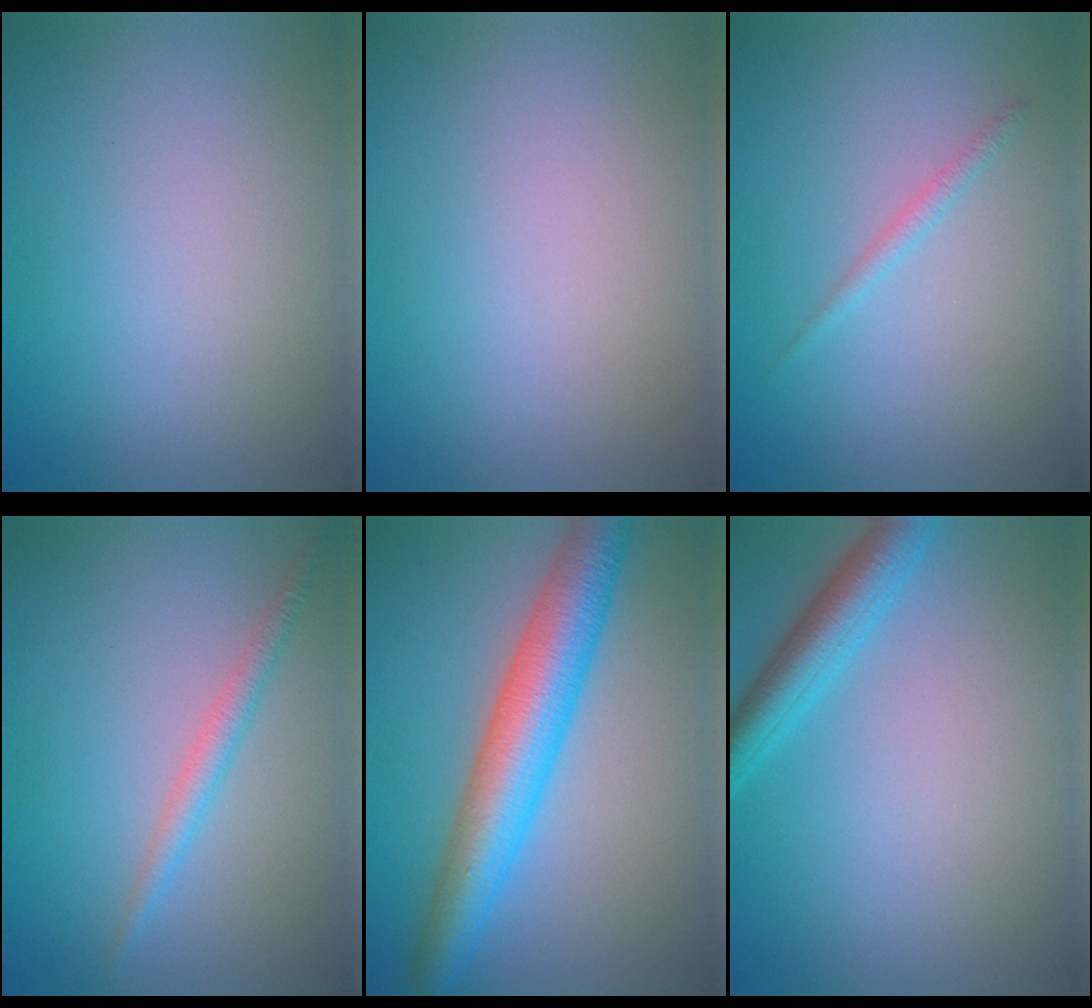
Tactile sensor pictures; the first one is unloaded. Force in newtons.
{"total": 0.0}
{"total": 1.0, "press": 1.0, "slide": 0.1}
{"total": 1.9, "press": 1.9, "slide": 0.1}
{"total": 7.5, "press": 7.5, "slide": 0.2}
{"total": 3.6, "press": 3.5, "slide": 0.2}